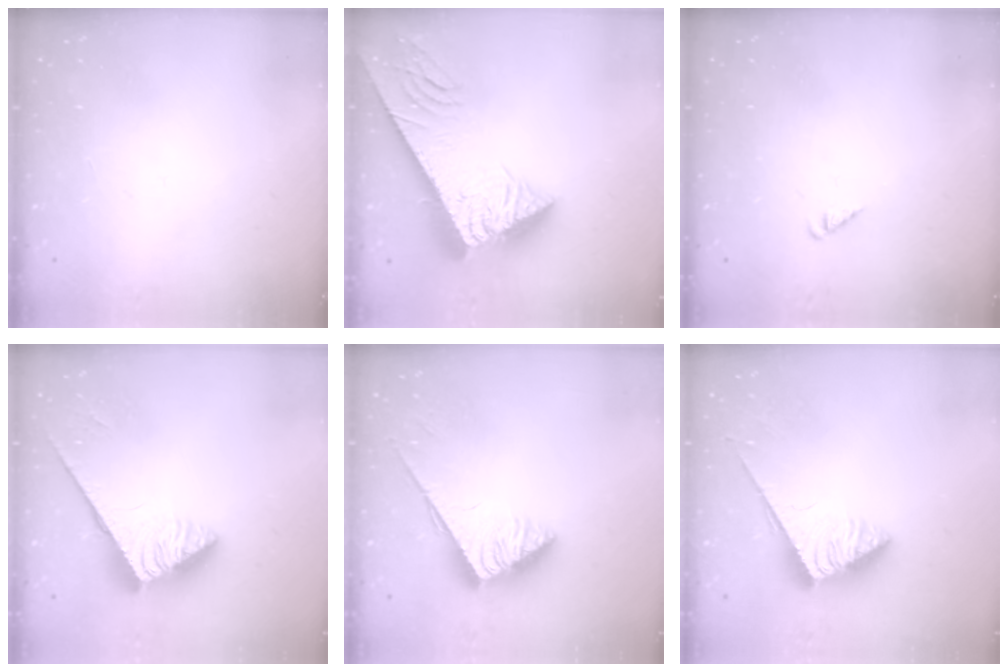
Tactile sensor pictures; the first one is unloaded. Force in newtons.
{"total": 13.5, "press": 13.5, "slide": 1.6}
{"total": 1.3, "press": 1.3, "slide": 0.3}
{"total": 4.3, "press": 4.3, "slide": 0.4}
{"total": 3.6, "press": 3.6, "slide": 0.6}
{"total": 3.9, "press": 3.9, "slide": 0.5}